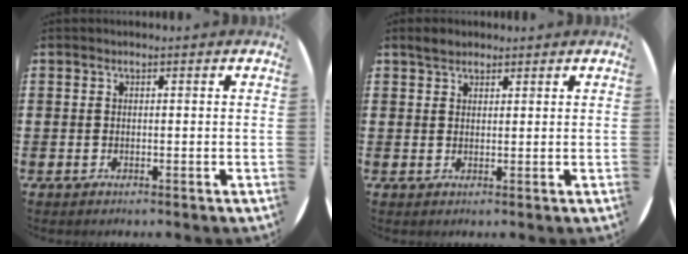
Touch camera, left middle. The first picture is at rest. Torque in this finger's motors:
{"motor_torque": [0.39, -0.35, 0.00, 0.03]}